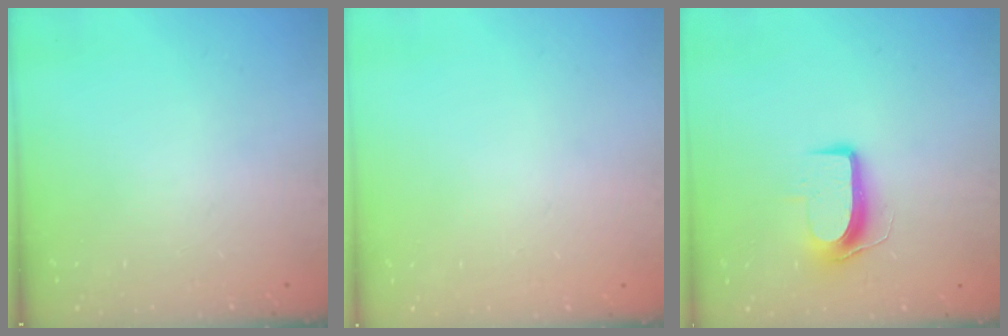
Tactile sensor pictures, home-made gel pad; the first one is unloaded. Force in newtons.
{"total": 0.0}
{"total": 9.2, "press": 9.1, "slide": 0.9}